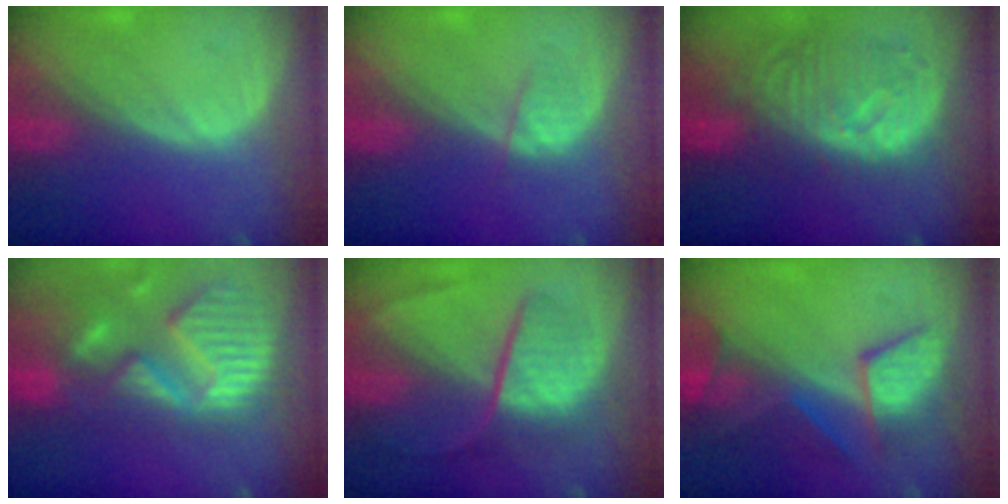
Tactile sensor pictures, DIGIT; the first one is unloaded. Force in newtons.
{"total": 1.9, "press": 1.9, "slide": 0.4}
{"total": 10.6, "press": 9.4, "slide": 4.8}
{"total": 13.9, "press": 11.5, "slide": 7.7}
{"total": 9.0, "press": 7.6, "slide": 4.8}
{"total": 8.9, "press": 8.4, "slide": 2.9}